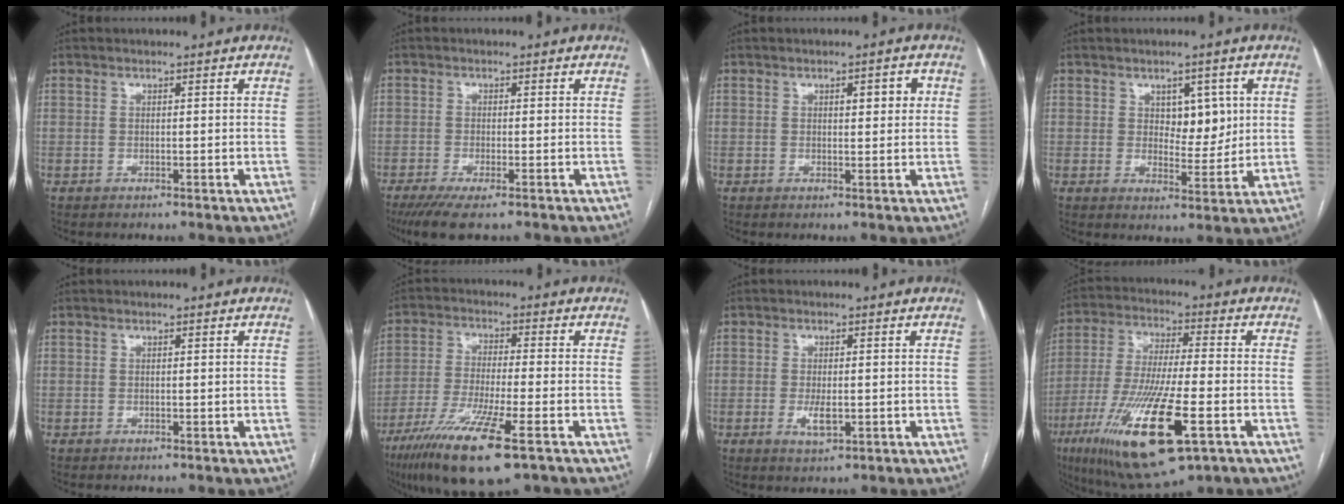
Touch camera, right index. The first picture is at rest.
{"total": 5.7, "force": [-4.1, 0.9, 3.9], "torque": [-0.058, -0.012, -0.064]}
{"total": 2.6, "force": [0.8, 0.9, 2.3], "torque": [-0.031, 0.005, 0.011]}
{"total": 5.1, "force": [1.6, 2.9, 3.8], "torque": [-0.047, 0.000, 0.029]}
{"total": 0.0}
{"total": 14.4, "force": [-8.4, 1.3, 11.6], "torque": [-0.233, -0.041, -0.149]}
{"total": 3.0, "force": [-0.7, 1.1, 2.8], "torque": [-0.053, -0.002, -0.006]}
{"total": 19.1, "force": [-8.0, 3.4, 17.1], "torque": [-0.355, -0.039, -0.133]}